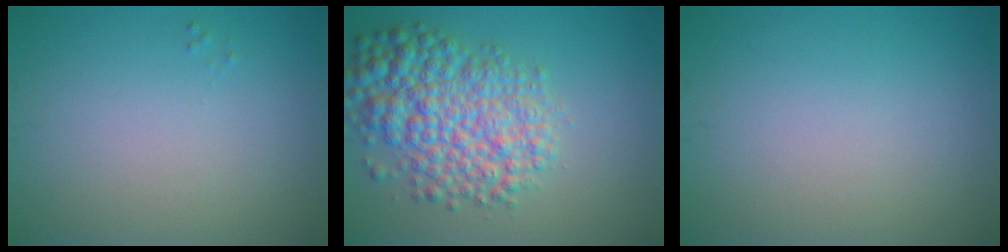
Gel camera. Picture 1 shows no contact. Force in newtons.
{"total": 7.4, "press": 7.4, "slide": 0.2}
{"total": 0.0}